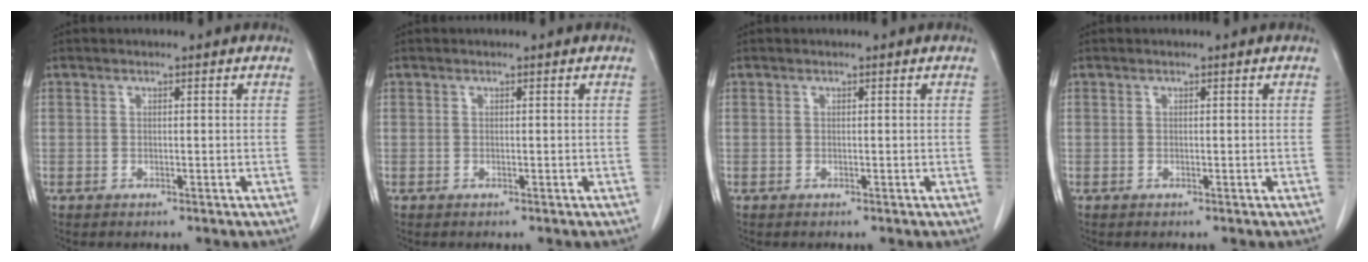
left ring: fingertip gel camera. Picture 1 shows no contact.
{"total": 0.0}
{"total": 0.0}
{"total": 0.0}